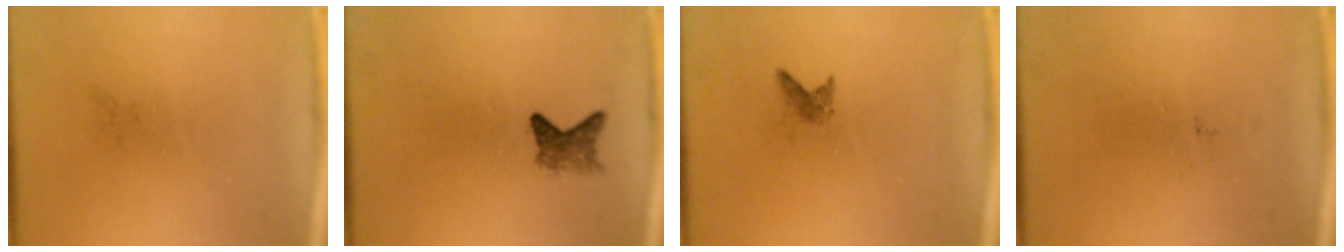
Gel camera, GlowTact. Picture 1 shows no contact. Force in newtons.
{"total": 2.5}
{"total": 0.9}
{"total": 0.0}